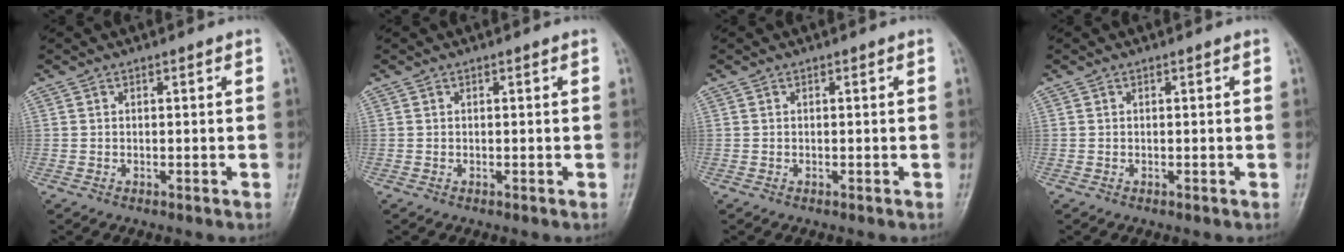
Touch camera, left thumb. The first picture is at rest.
{"total": 0.0}
{"total": 0.0}
{"total": 0.0}